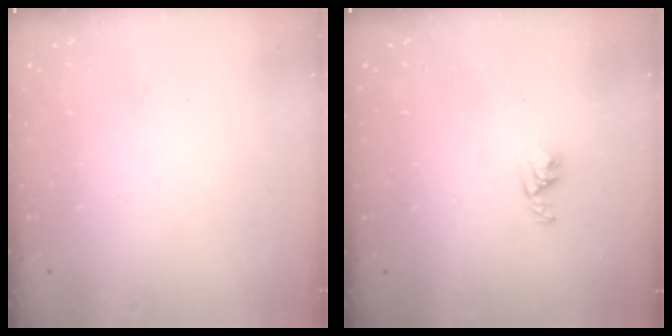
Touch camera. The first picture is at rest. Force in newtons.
{"total": 3.7, "press": 3.6, "slide": 0.6}